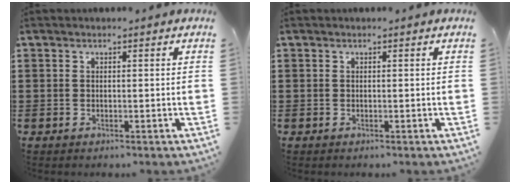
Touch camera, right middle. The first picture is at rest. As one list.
[{"total": 0.0}]